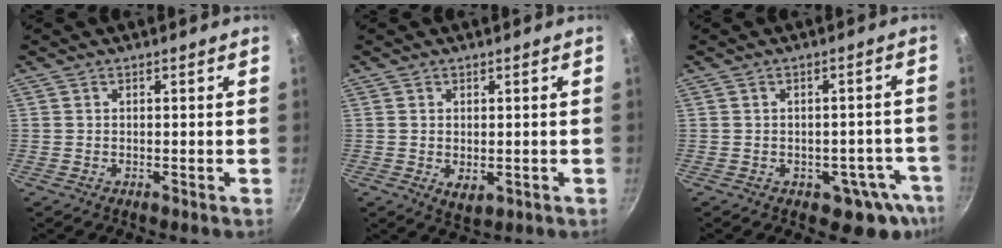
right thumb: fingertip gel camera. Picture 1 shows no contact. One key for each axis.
{"total": 3.2, "fx": -0.3, "fy": 2.0, "fz": 2.5, "tx": -0.039, "ty": -0.012, "tz": -0.001}
{"total": 7.6, "fx": -3.6, "fy": 5.0, "fz": 4.4, "tx": 0.004, "ty": 0.040, "tz": -0.028}